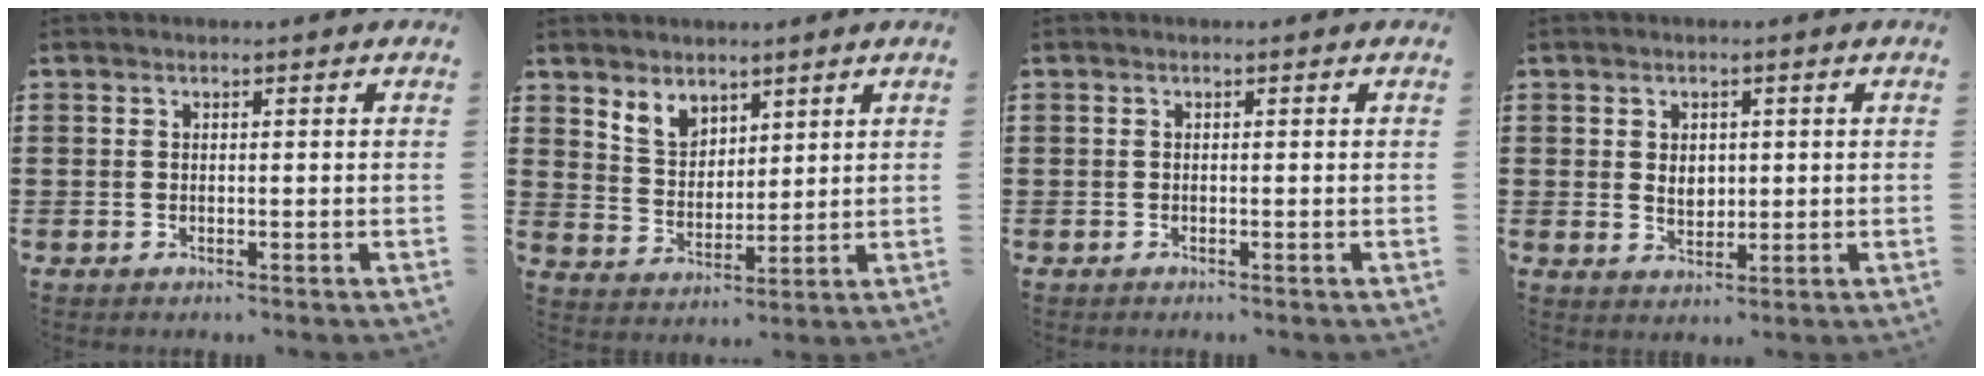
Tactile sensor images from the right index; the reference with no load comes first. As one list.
[{"total": 4.9, "force": [3.9, 2.9, 0.9], "torque": [-0.035, 0.002, 0.074]}, {"total": 0.0}, {"total": 2.8, "force": [0.4, 2.2, 1.6], "torque": [-0.030, 0.008, 0.005]}]